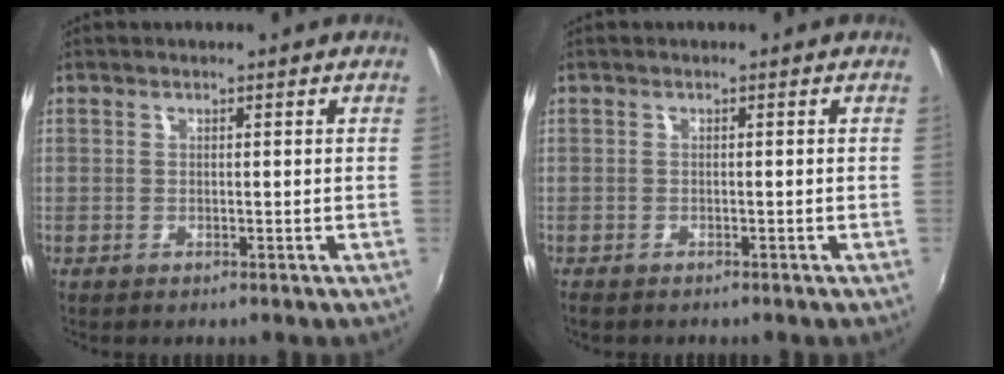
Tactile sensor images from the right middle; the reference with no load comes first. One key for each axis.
{"total": 1.7, "fx": -1.4, "fy": 0.7, "fz": 0.6, "tx": -0.015, "ty": -0.009, "tz": -0.023}